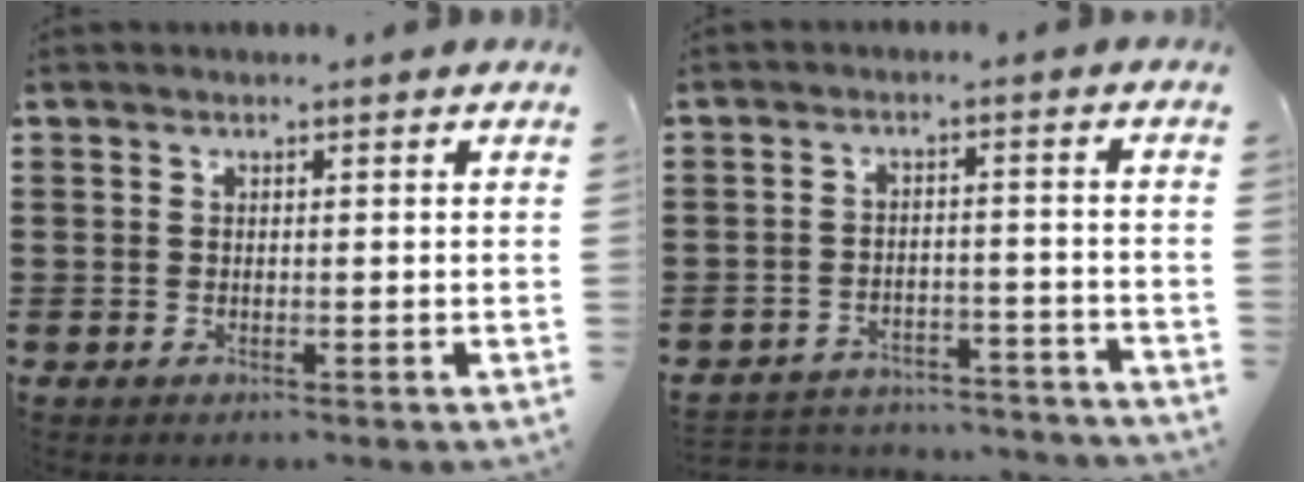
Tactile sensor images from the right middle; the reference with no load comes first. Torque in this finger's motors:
{"motor_torque": [0.47, -0.17, 0.22, 0.07]}